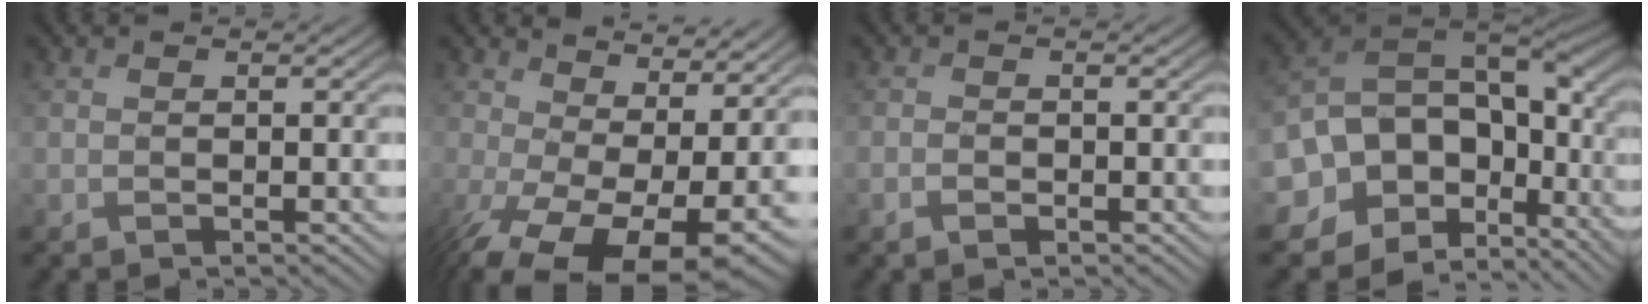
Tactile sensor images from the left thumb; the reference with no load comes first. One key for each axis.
{"total": 15.1, "fx": -1.2, "fy": 8.4, "fz": 12.5, "tx": -0.237, "ty": -0.052, "tz": 0.019}
{"total": 1.0, "fx": -0.6, "fy": 0.6, "fz": 0.6, "tx": -0.012, "ty": 0.000, "tz": -0.011}
{"total": 17.2, "fx": -1.6, "fy": 12.1, "fz": 12.1, "tx": -0.237, "ty": -0.034, "tz": 0.005}